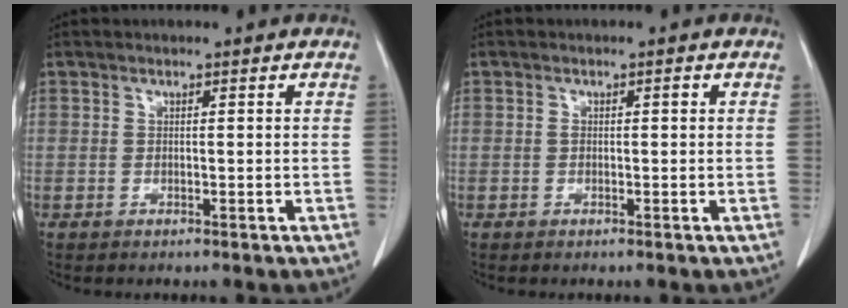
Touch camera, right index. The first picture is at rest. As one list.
[{"total": 1.0, "force": [0.1, 0.4, 0.9], "torque": [-0.016, 0.007, 0.004]}]